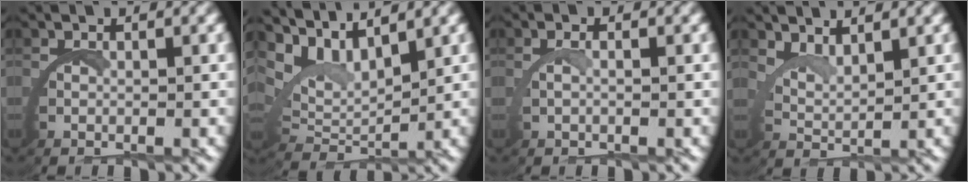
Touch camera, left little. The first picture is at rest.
{"total": 6.4, "force": [3.6, 3.7, 3.9], "torque": [-0.095, 0.001, 0.064]}
{"total": 0.9, "force": [0.1, -0.2, 0.9], "torque": [-0.026, 0.002, 0.006]}
{"total": 3.0, "force": [2.8, 0.4, 1.0], "torque": [-0.034, -0.005, 0.050]}